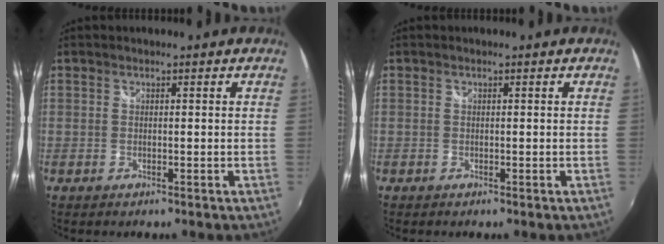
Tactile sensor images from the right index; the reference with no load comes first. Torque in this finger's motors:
{"motor_torque": [0.12, -0.02, -0.02, 0.01]}